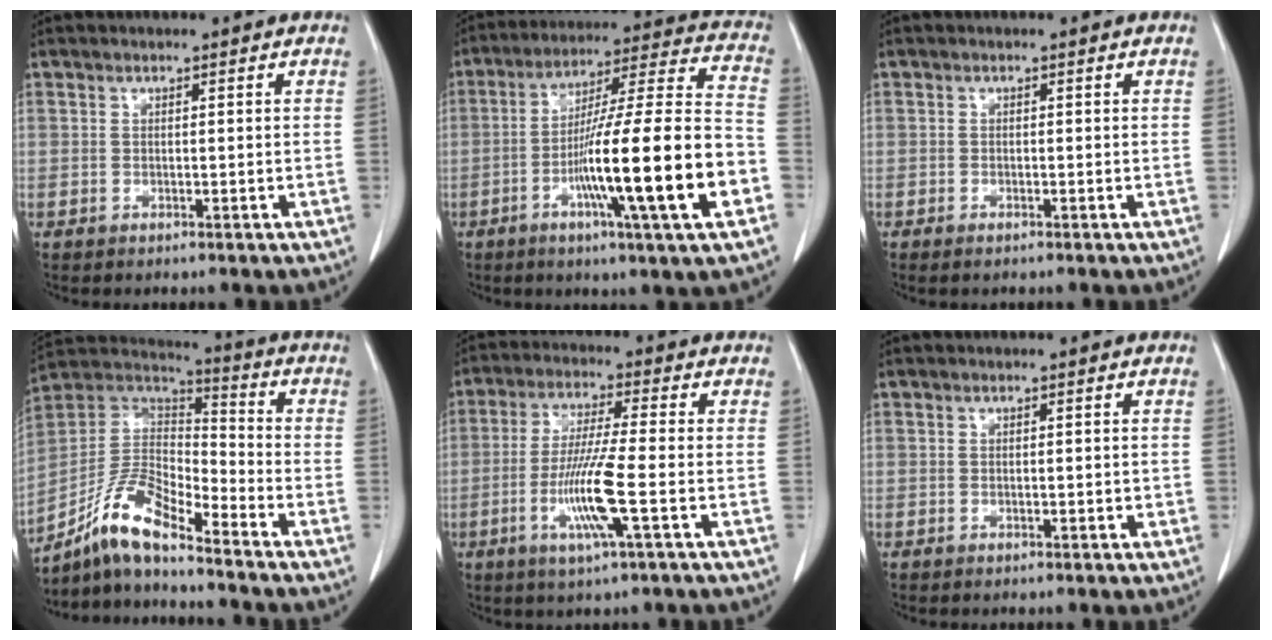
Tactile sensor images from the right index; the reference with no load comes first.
{"total": 21.0, "force": [-6.8, -0.1, 19.9], "torque": [-0.306, -0.007, -0.114]}
{"total": 0.7, "force": [-0.5, 0.1, 0.4], "torque": [-0.010, -0.002, -0.005]}
{"total": 11.2, "force": [-8.6, 1.9, 6.9], "torque": [-0.155, 0.018, -0.164]}
{"total": 9.4, "force": [-2.9, -0.5, 9.0], "torque": [-0.180, -0.014, -0.059]}
{"total": 0.7, "force": [-0.2, 0.2, 0.6], "torque": [-0.010, 0.000, -0.001]}